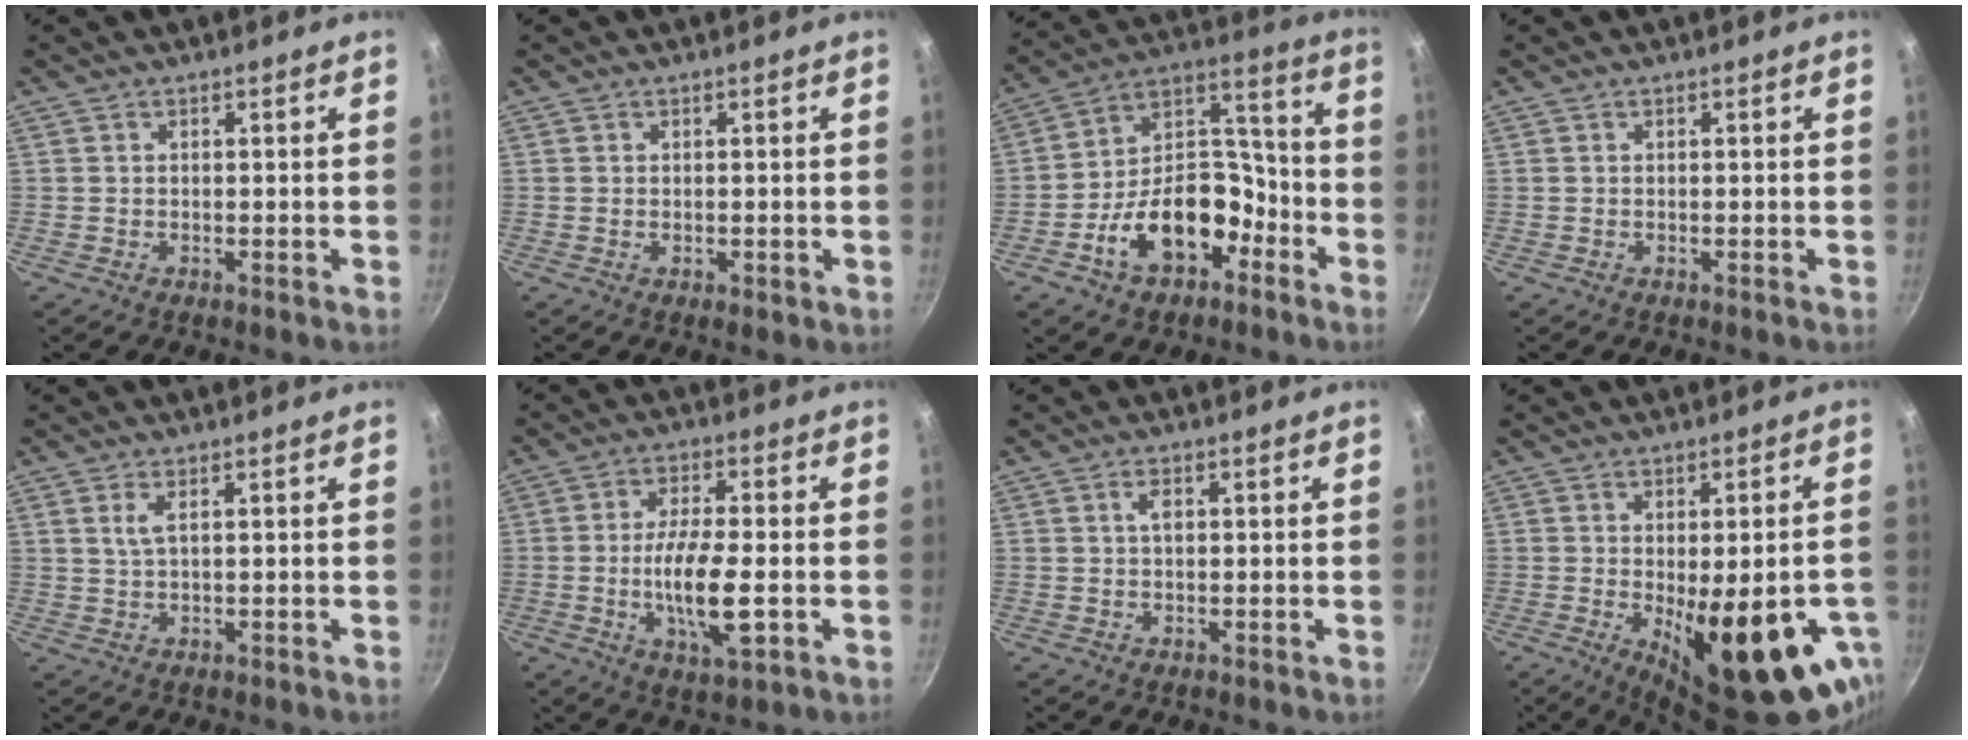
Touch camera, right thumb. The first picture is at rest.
{"total": 1.4, "force": [-0.2, 0.6, 1.2], "torque": [-0.016, -0.003, -0.004]}
{"total": 18.2, "force": [-8.0, 11.6, 11.5], "torque": [-0.147, 0.085, -0.133]}
{"total": 0.0}
{"total": 2.5, "force": [0.9, 0.7, 2.2], "torque": [-0.047, -0.004, 0.021]}
{"total": 11.8, "force": [-2.4, 3.5, 11.0], "torque": [-0.203, 0.003, -0.044]}
{"total": 2.0, "force": [0.4, 1.1, 1.7], "torque": [-0.027, 0.003, 0.006]}
{"total": 20.0, "force": [-5.8, 7.5, 17.6], "torque": [-0.203, -0.018, -0.056]}